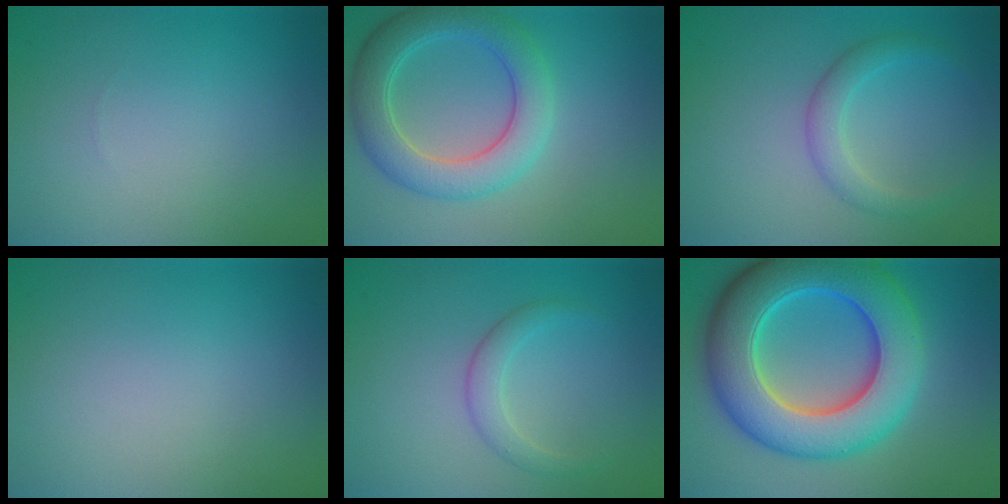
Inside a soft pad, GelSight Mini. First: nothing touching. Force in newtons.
{"total": 5.5, "press": 5.5, "slide": 0.2}
{"total": 2.3, "press": 2.3, "slide": 0.0}
{"total": 0.0}
{"total": 1.9, "press": 1.9, "slide": 0.1}
{"total": 12.0, "press": 12.0, "slide": 0.2}